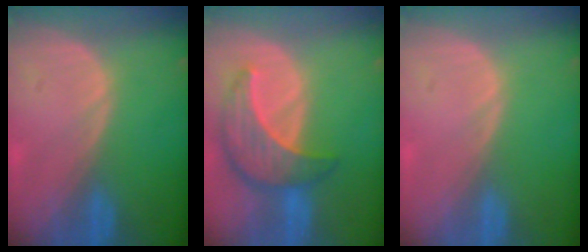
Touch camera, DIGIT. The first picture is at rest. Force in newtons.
{"total": 8.6, "press": 7.7, "slide": 3.7}
{"total": 0.0}